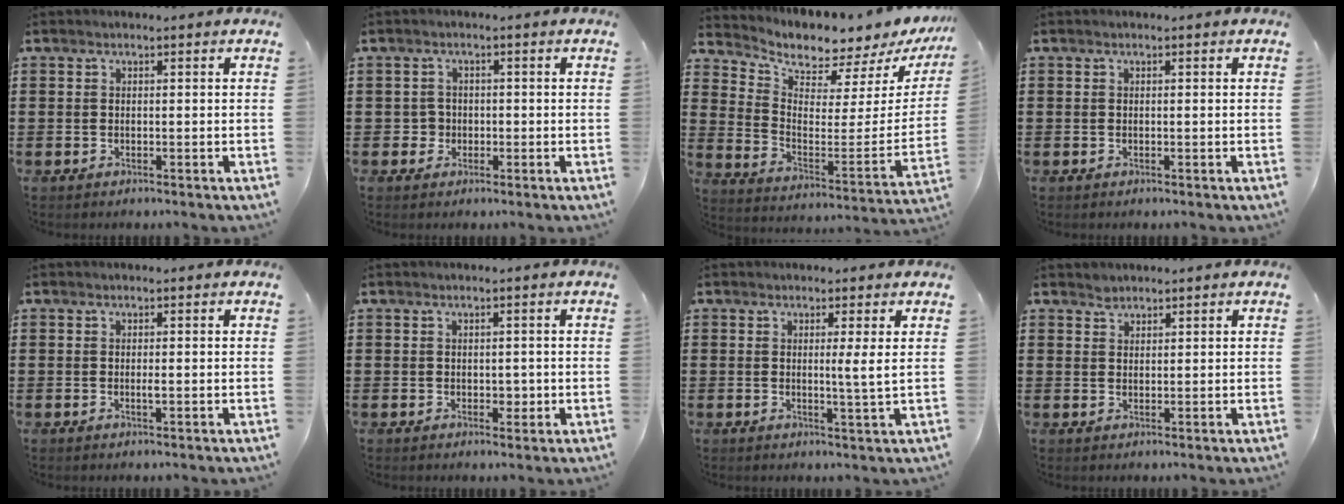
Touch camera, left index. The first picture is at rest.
{"total": 2.2, "force": [-0.4, 2.1, 0.6], "torque": [-0.020, 0.004, -0.011]}
{"total": 4.8, "force": [4.7, 0.4, 0.7], "torque": [-0.039, -0.063, 0.077]}
{"total": 0.0}
{"total": 0.8, "force": [-0.1, 0.1, 0.8], "torque": [-0.016, -0.006, 0.000]}
{"total": 1.7, "force": [0.0, 1.2, 1.2], "torque": [-0.016, 0.000, -0.001]}
{"total": 3.0, "force": [1.0, -0.7, 2.8], "torque": [-0.049, -0.012, 0.012]}
{"total": 1.4, "force": [1.3, 0.6, 0.0], "torque": [-0.004, -0.001, 0.027]}